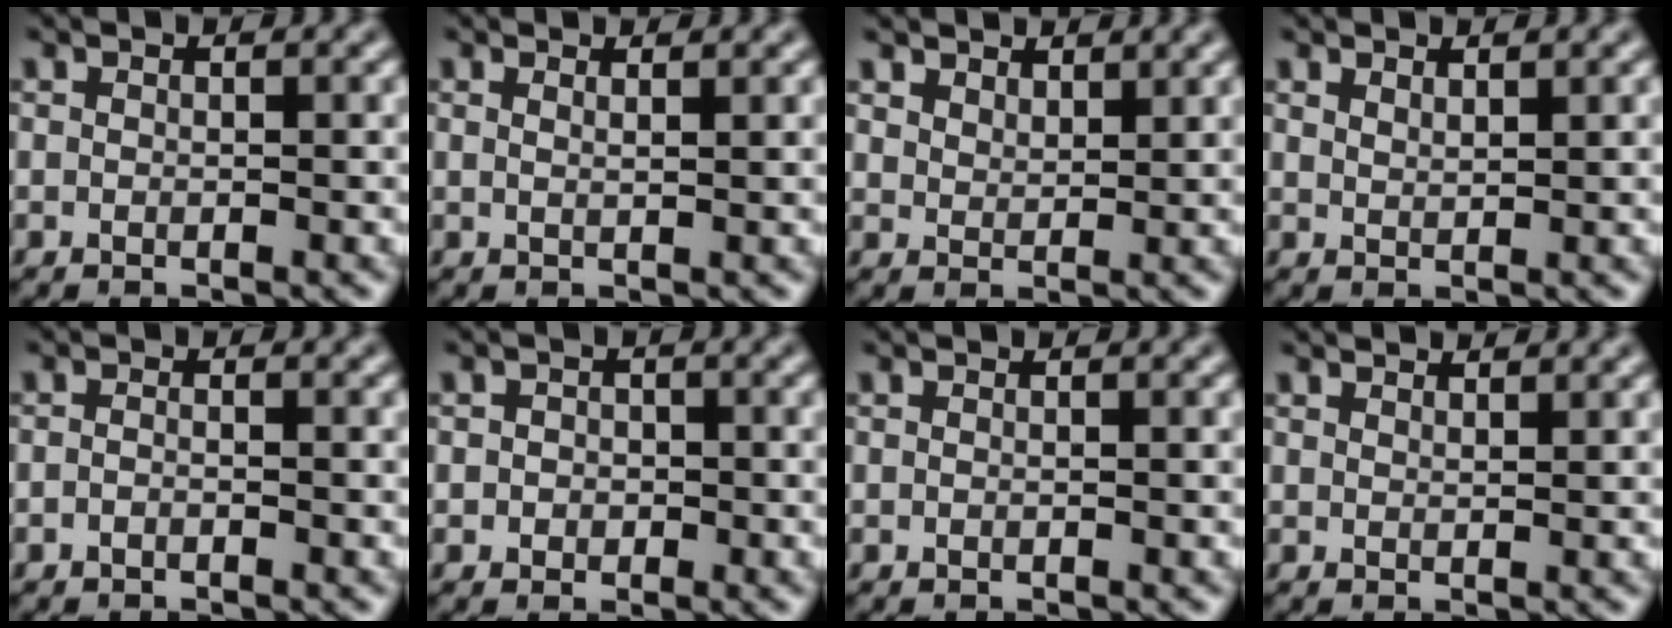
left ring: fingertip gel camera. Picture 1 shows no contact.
{"total": 1.8, "force": [1.2, 0.7, 1.2], "torque": [-0.001, 0.001, -0.002]}
{"total": 2.7, "force": [2.4, 1.1, 0.6], "torque": [-0.019, -0.004, 0.048]}
{"total": 1.0, "force": [0.9, 0.2, 0.4], "torque": [-0.010, -0.002, 0.017]}
{"total": 0.8, "force": [-0.6, 0.2, 0.5], "torque": [-0.012, -0.003, -0.013]}
{"total": 1.6, "force": [-0.1, 1.5, 0.6], "torque": [0.004, 0.000, -0.011]}
{"total": 0.0}
{"total": 1.8, "force": [1.8, 0.2, 0.4], "torque": [-0.008, 0.000, 0.022]}